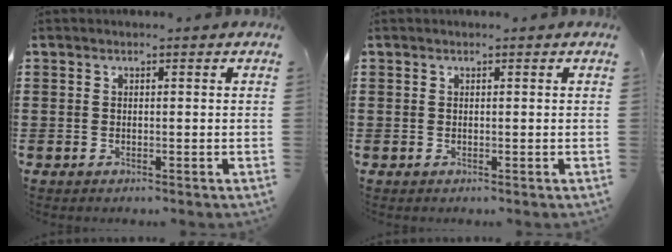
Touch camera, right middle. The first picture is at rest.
{"total": 0.0}